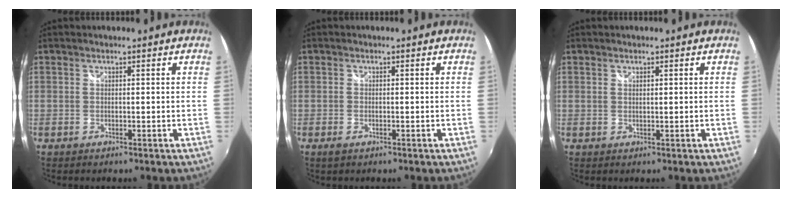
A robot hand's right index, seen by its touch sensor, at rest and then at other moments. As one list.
[{"total": 1.1, "force": [-0.7, 0.5, 0.6], "torque": [-0.013, -0.004, -0.013]}, {"total": 0.6, "force": [0.5, 0.0, 0.3], "torque": [-0.006, 0.000, 0.009]}]